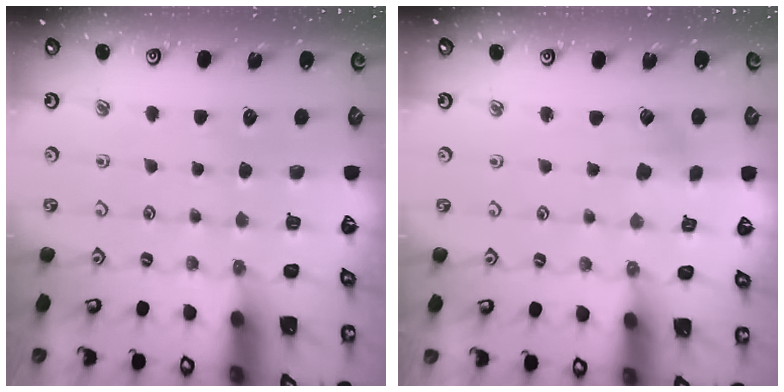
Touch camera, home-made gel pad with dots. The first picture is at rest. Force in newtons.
{"total": 2.6, "press": 2.6, "slide": 0.4}